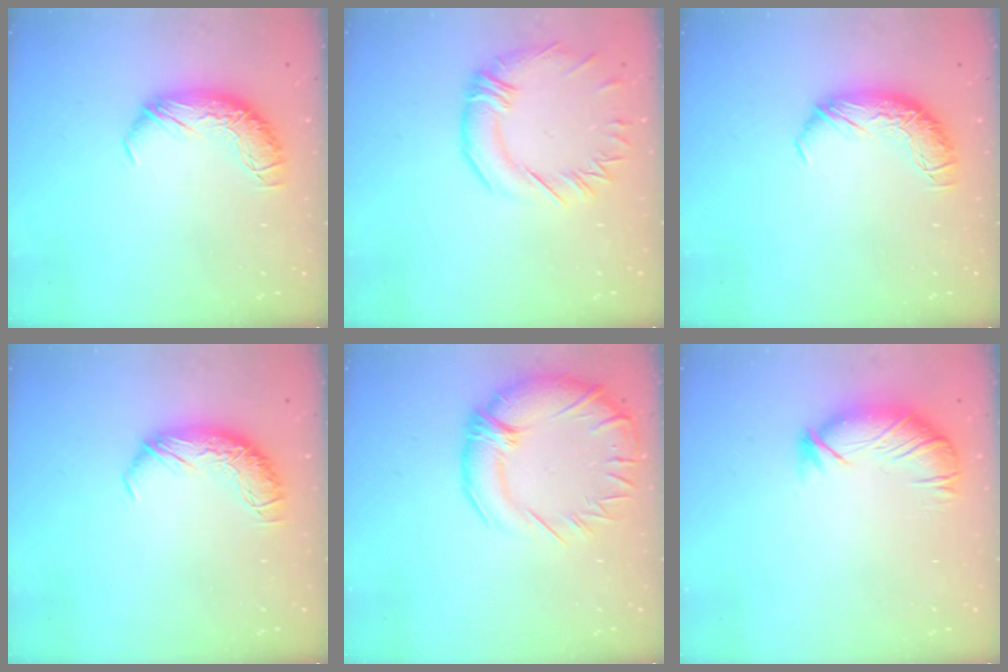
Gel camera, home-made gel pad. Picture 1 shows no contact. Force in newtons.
{"total": 2.6, "press": 2.2, "slide": 1.3}
{"total": 0.0}
{"total": 0.0}
{"total": 7.9, "press": 6.4, "slide": 4.7}
{"total": 2.7, "press": 2.4, "slide": 1.4}